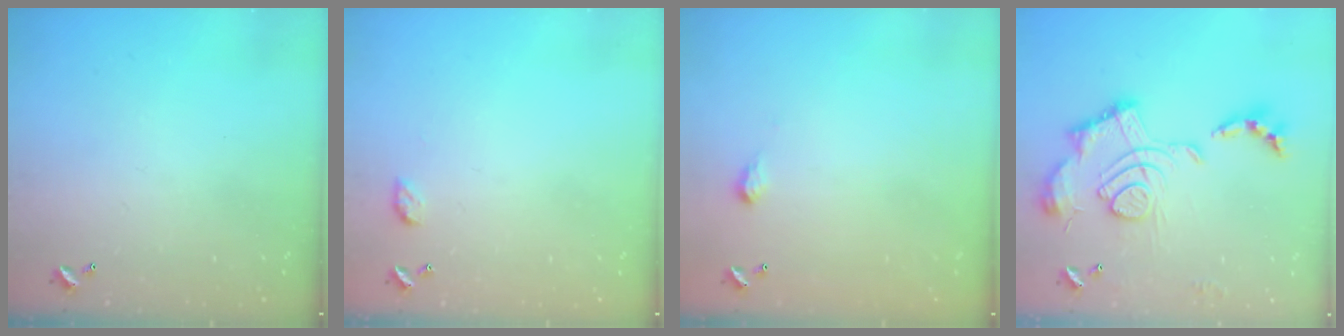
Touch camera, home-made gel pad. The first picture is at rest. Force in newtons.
{"total": 4.4, "press": 4.4, "slide": 0.6}
{"total": 2.0, "press": 2.0, "slide": 0.3}
{"total": 2.4, "press": 1.9, "slide": 1.5}